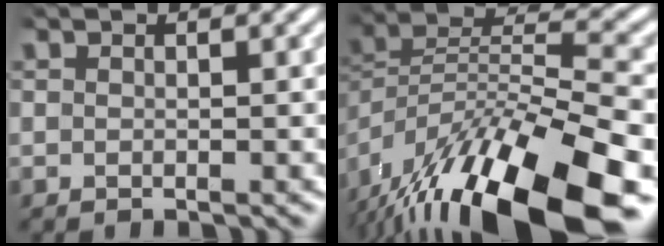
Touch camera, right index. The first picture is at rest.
{"total": 13.5, "force": [-4.6, 7.1, 10.5], "torque": [-0.191, -0.021, -0.060]}